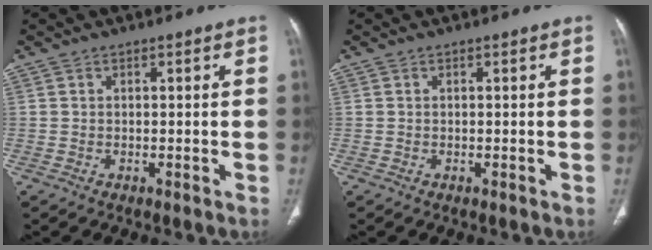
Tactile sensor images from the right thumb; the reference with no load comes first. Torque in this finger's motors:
{"motor_torque": [-0.05, 0.05, -0.02, 0.02, 0.01]}